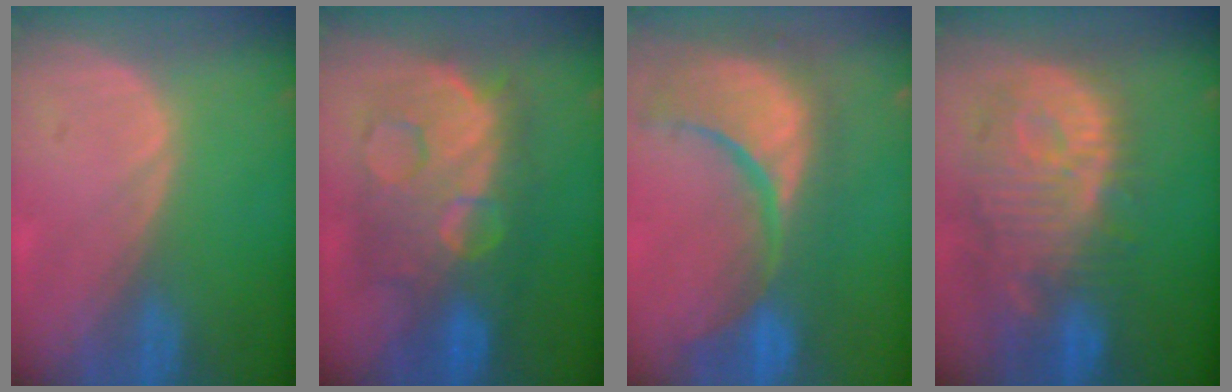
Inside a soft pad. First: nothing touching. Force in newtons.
{"total": 11.9, "press": 11.8, "slide": 1.3}
{"total": 14.3, "press": 12.0, "slide": 7.8}
{"total": 13.1, "press": 11.5, "slide": 6.4}